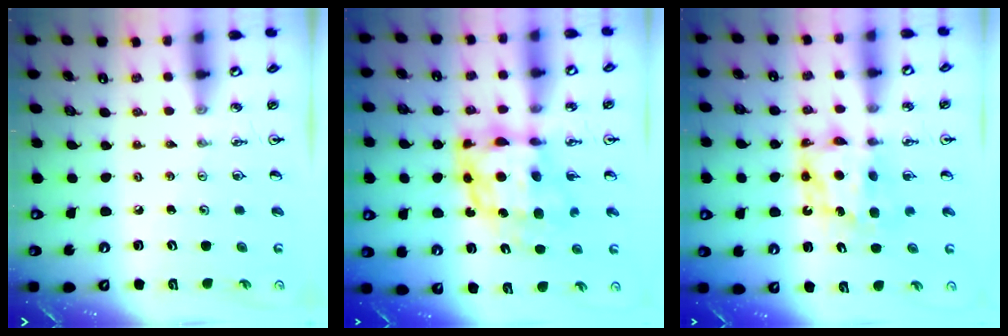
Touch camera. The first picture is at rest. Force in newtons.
{"total": 9.2, "press": 9.2, "slide": 0.9}
{"total": 6.7, "press": 6.7, "slide": 0.5}